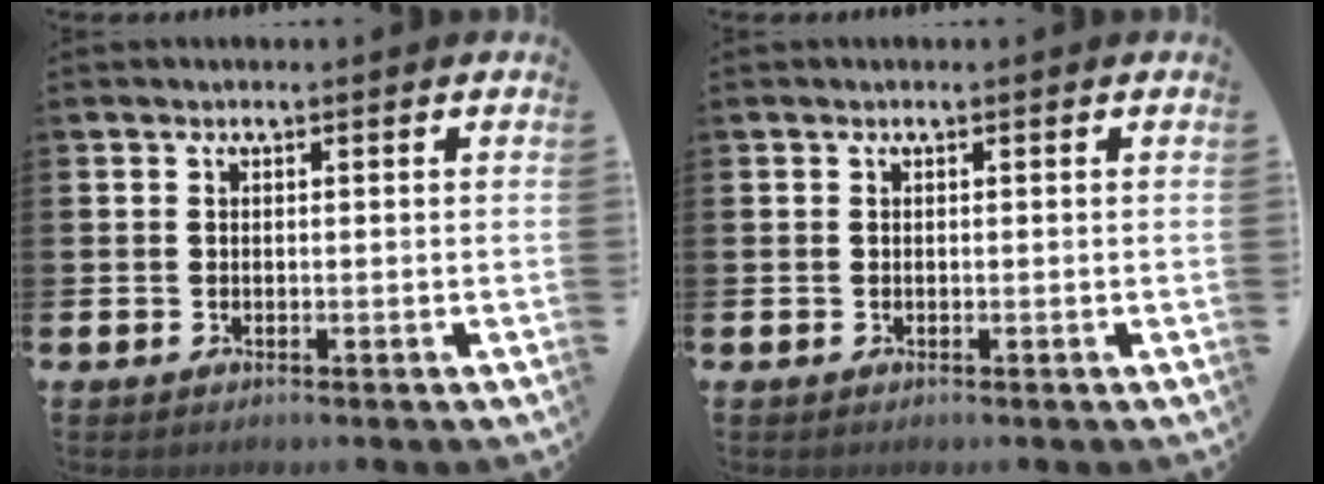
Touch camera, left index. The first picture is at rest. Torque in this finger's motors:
{"motor_torque": [0.00, 0.00, 0.00, 0.01]}